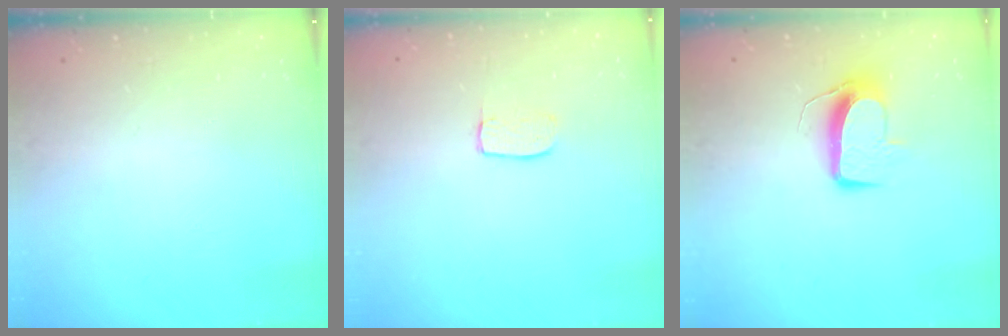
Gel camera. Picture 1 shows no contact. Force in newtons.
{"total": 5.8, "press": 5.8, "slide": 0.3}
{"total": 9.8, "press": 9.8, "slide": 0.8}